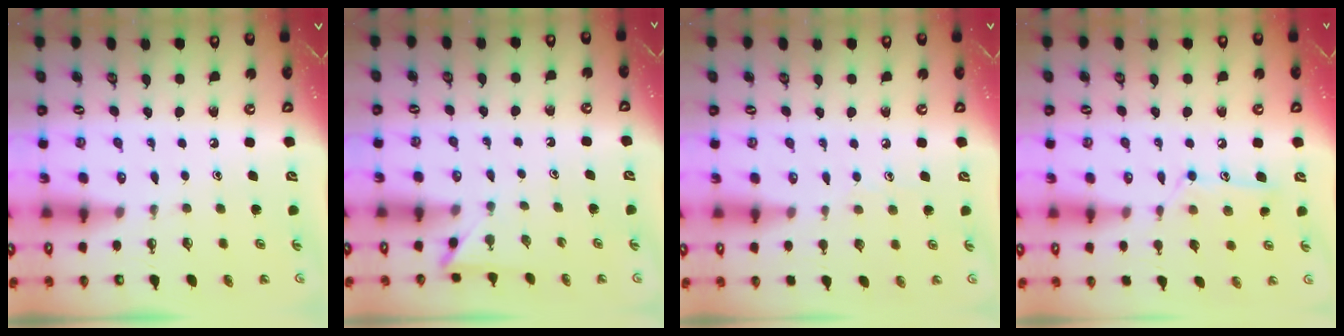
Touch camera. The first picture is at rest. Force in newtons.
{"total": 2.5, "press": 2.5, "slide": 0.3}
{"total": 5.6, "press": 5.5, "slide": 0.7}
{"total": 10.9, "press": 10.8, "slide": 0.6}